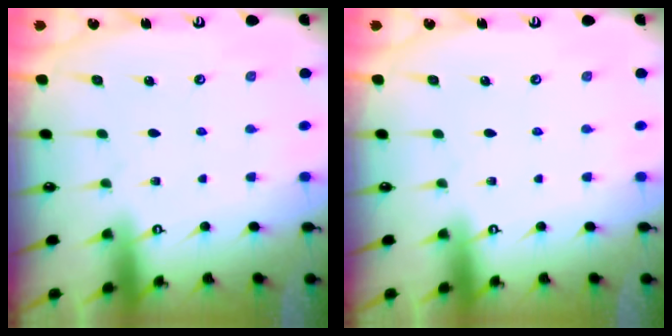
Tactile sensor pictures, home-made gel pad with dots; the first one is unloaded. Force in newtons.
{"total": 0.0}